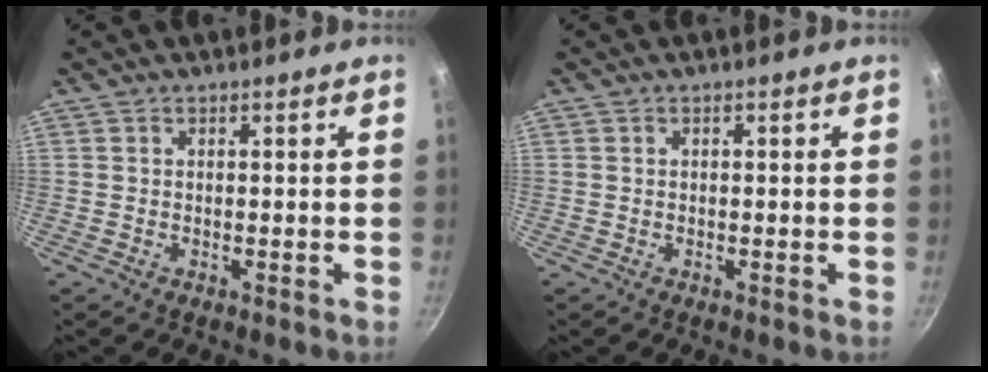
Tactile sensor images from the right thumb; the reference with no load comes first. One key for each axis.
{"total": 0.0}